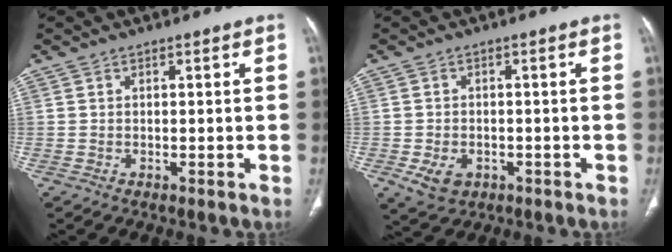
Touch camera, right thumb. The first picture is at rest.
{"total": 5.1, "force": [-1.9, 3.8, 2.9], "torque": [-0.047, 0.004, -0.021]}